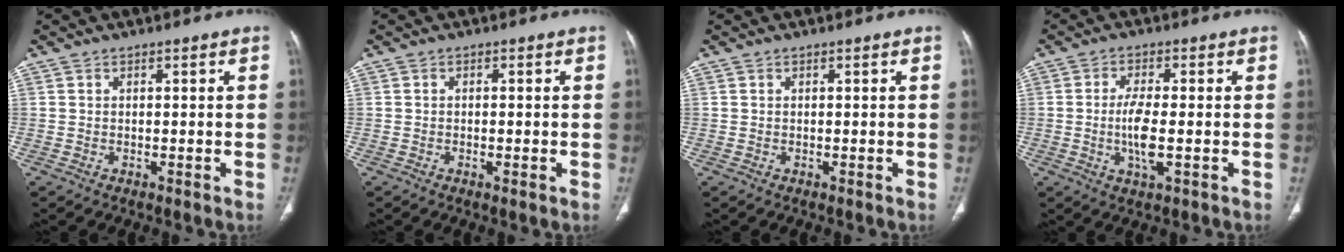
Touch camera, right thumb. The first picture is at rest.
{"total": 1.5, "force": [-0.4, 0.2, 1.4], "torque": [-0.026, -0.005, -0.007]}
{"total": 0.0}
{"total": 5.8, "force": [-0.8, 1.5, 5.5], "torque": [-0.118, -0.007, -0.017]}